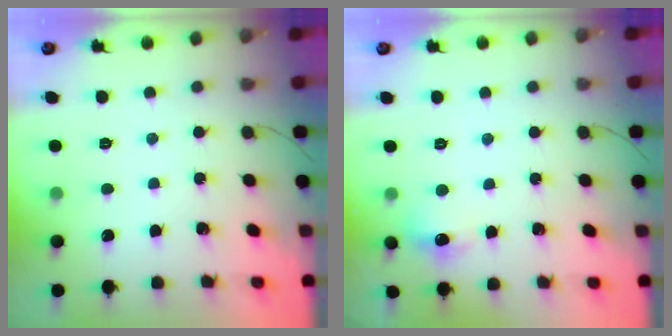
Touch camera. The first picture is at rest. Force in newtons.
{"total": 7.1, "press": 6.9, "slide": 1.7}